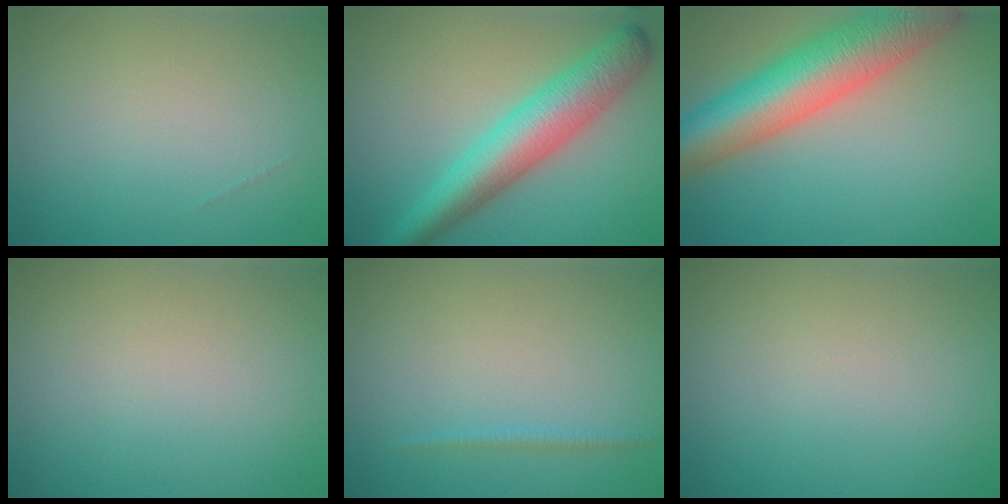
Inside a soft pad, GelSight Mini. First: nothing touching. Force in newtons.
{"total": 6.6, "press": 6.6, "slide": 0.1}
{"total": 10.9, "press": 10.9, "slide": 0.5}
{"total": 0.0}
{"total": 0.8, "press": 0.8, "slide": 0.1}
{"total": 0.0}